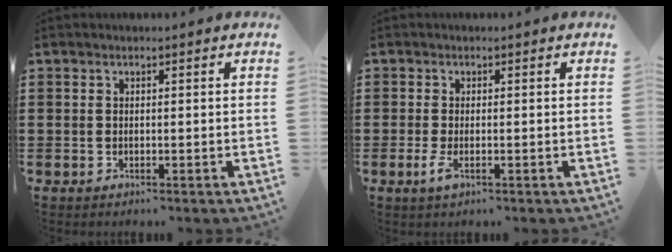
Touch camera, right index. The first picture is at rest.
{"total": 2.3, "force": [-0.9, 0.6, 2.0], "torque": [-0.055, -0.013, -0.021]}